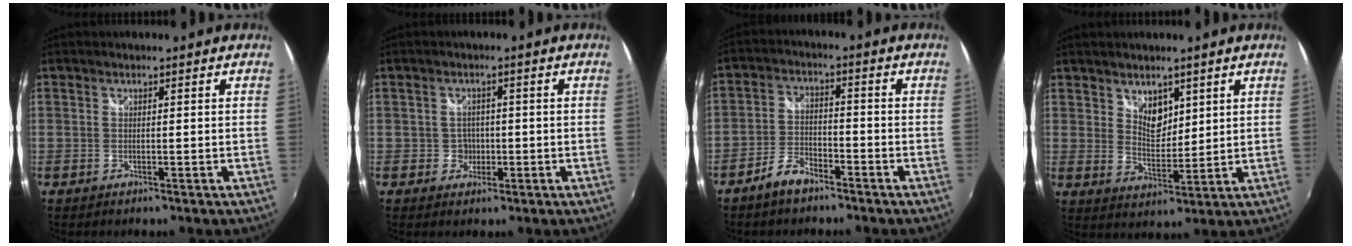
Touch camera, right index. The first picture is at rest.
{"total": 2.7, "force": [-0.8, 2.6, 0.2], "torque": [-0.003, 0.005, -0.012]}
{"total": 5.6, "force": [-4.3, 2.2, 2.7], "torque": [-0.069, 0.006, -0.082]}
{"total": 5.3, "force": [3.3, 3.2, 2.6], "torque": [-0.032, -0.001, 0.060]}